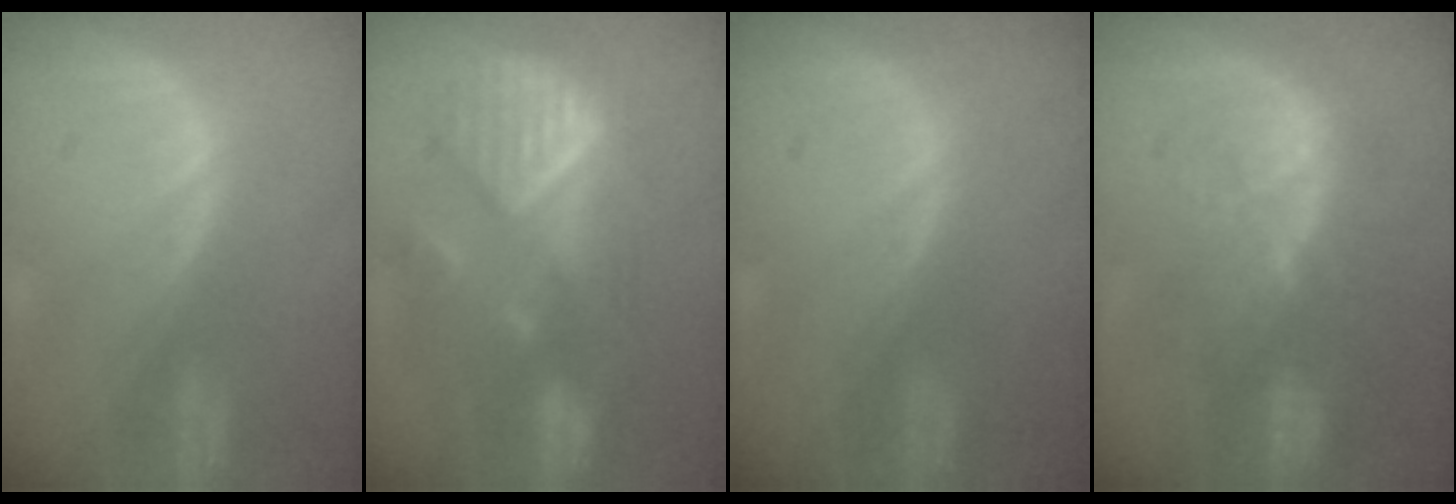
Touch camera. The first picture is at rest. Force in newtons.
{"total": 10.6, "press": 9.7, "slide": 4.3}
{"total": 0.0}
{"total": 11.4, "press": 10.0, "slide": 5.5}